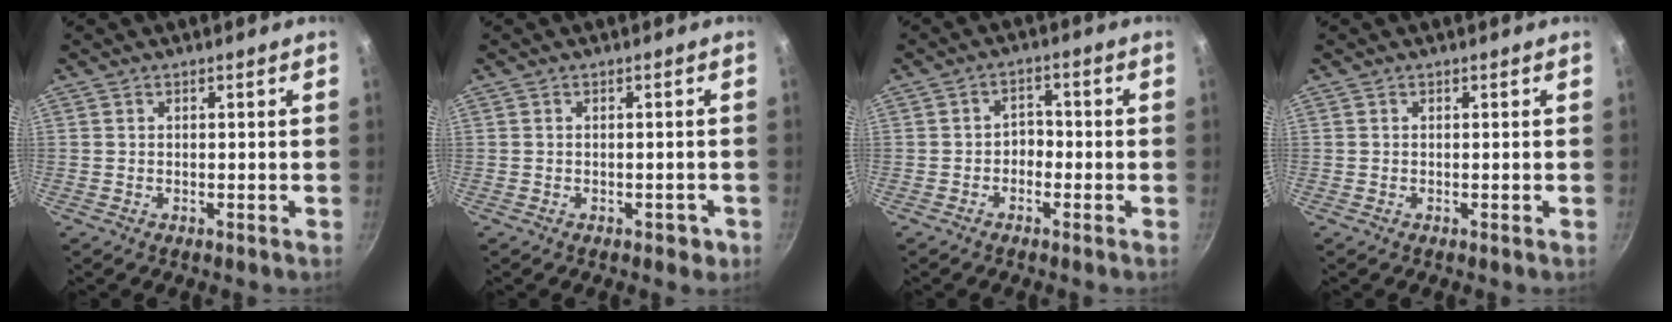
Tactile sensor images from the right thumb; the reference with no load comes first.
{"total": 1.8, "force": [-1.0, 1.1, 1.0], "torque": [-0.007, 0.007, -0.010]}
{"total": 3.2, "force": [-1.2, 2.4, 1.6], "torque": [0.002, 0.017, -0.029]}
{"total": 0.0}